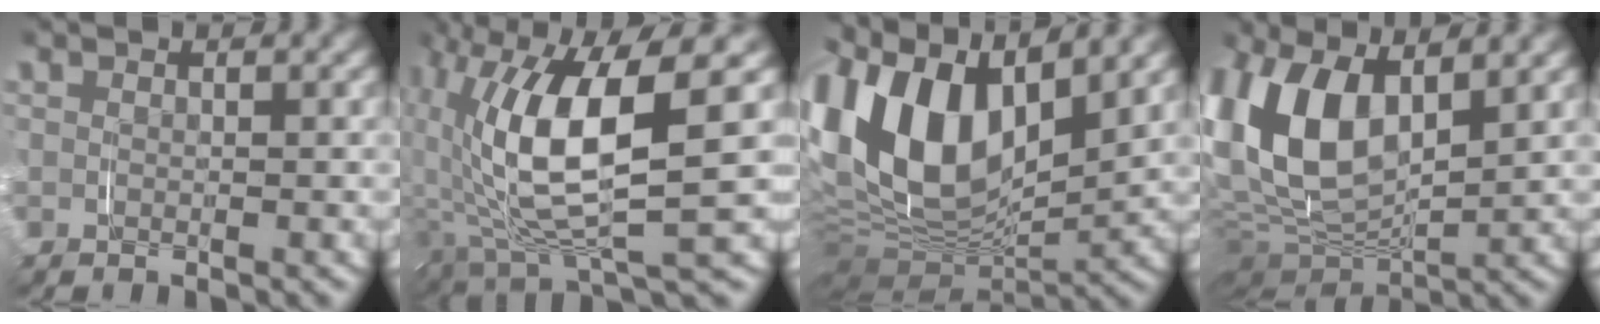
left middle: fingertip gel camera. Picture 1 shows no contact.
{"total": 11.1, "force": [1.4, 4.7, 10.0], "torque": [-0.187, -0.004, 0.028]}
{"total": 16.8, "force": [2.8, 10.6, 12.7], "torque": [-0.262, -0.003, 0.047]}
{"total": 11.8, "force": [1.8, 7.6, 8.8], "torque": [-0.223, -0.014, 0.039]}